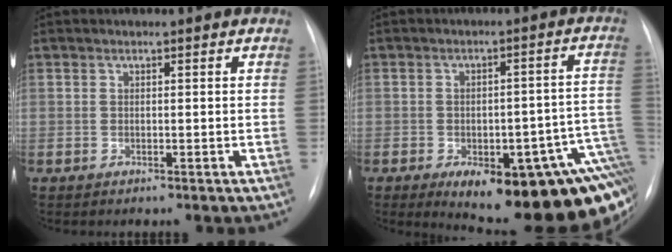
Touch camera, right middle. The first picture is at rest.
{"total": 21.8, "force": [-11.3, 7.3, 17.1], "torque": [-0.116, 0.033, -0.130]}